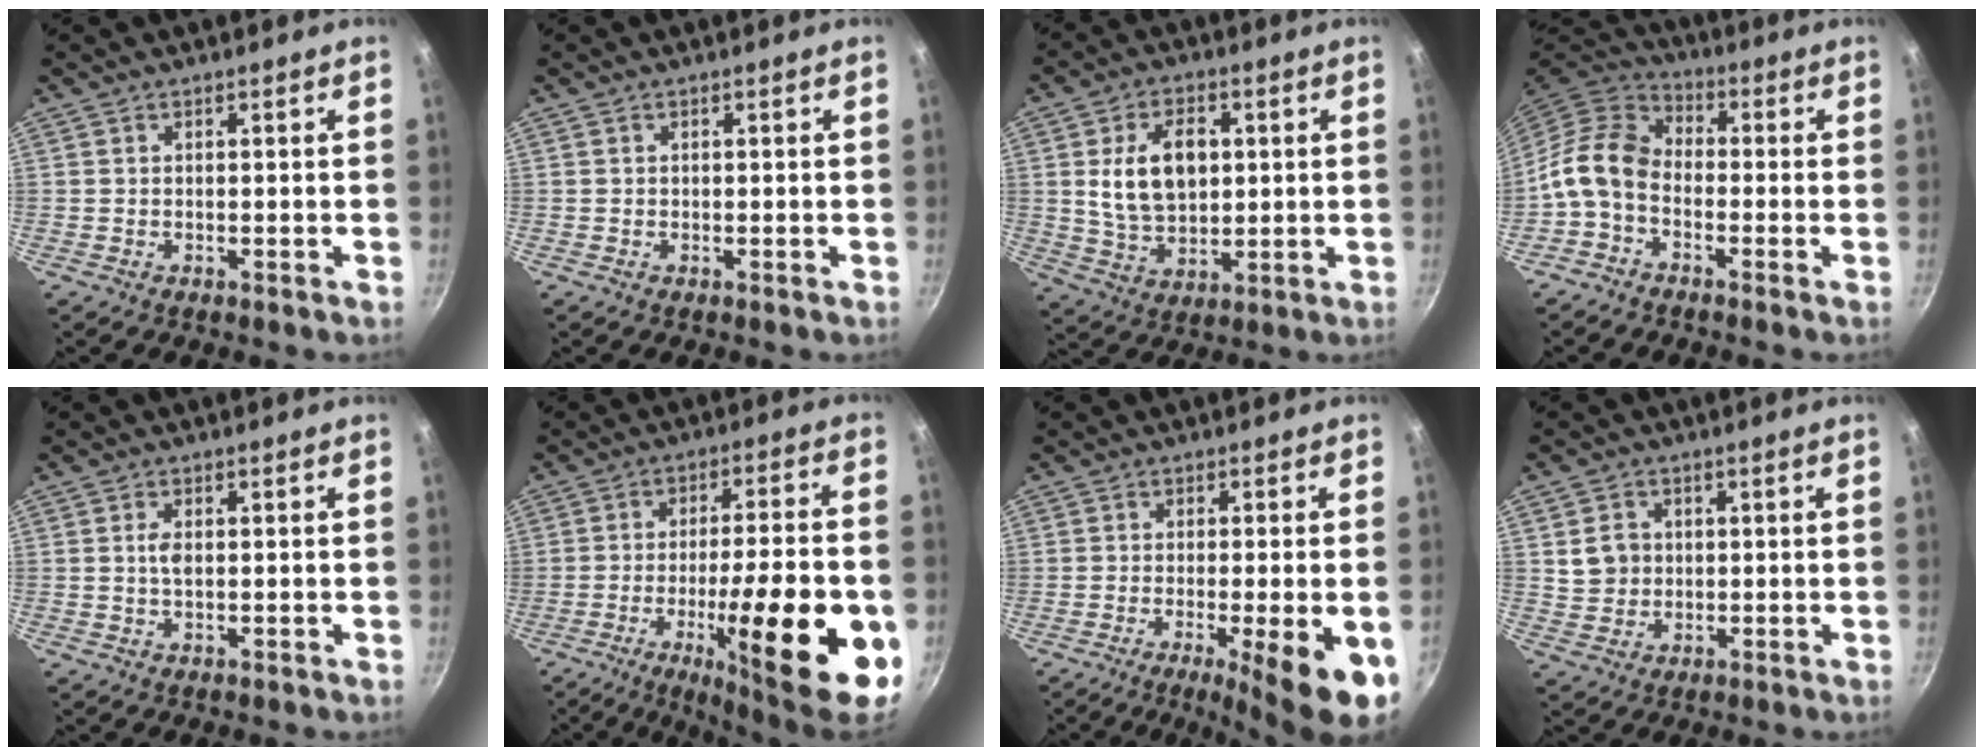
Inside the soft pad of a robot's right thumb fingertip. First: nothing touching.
{"total": 0.0}
{"total": 12.5, "force": [2.1, 8.2, 9.2], "torque": [-0.137, -0.006, 0.041]}
{"total": 9.6, "force": [-2.7, 6.6, 6.3], "torque": [-0.112, 0.042, -0.073]}
{"total": 2.2, "force": [0.2, 1.2, 1.8], "torque": [-0.030, 0.002, 0.002]}
{"total": 24.0, "force": [-7.6, 5.8, 22.0], "torque": [-0.299, 0.022, -0.105]}
{"total": 12.1, "force": [-4.5, 2.0, 11.0], "torque": [-0.148, 0.001, -0.062]}
{"total": 5.2, "force": [0.8, 4.6, 2.2], "torque": [-0.018, 0.006, 0.017]}